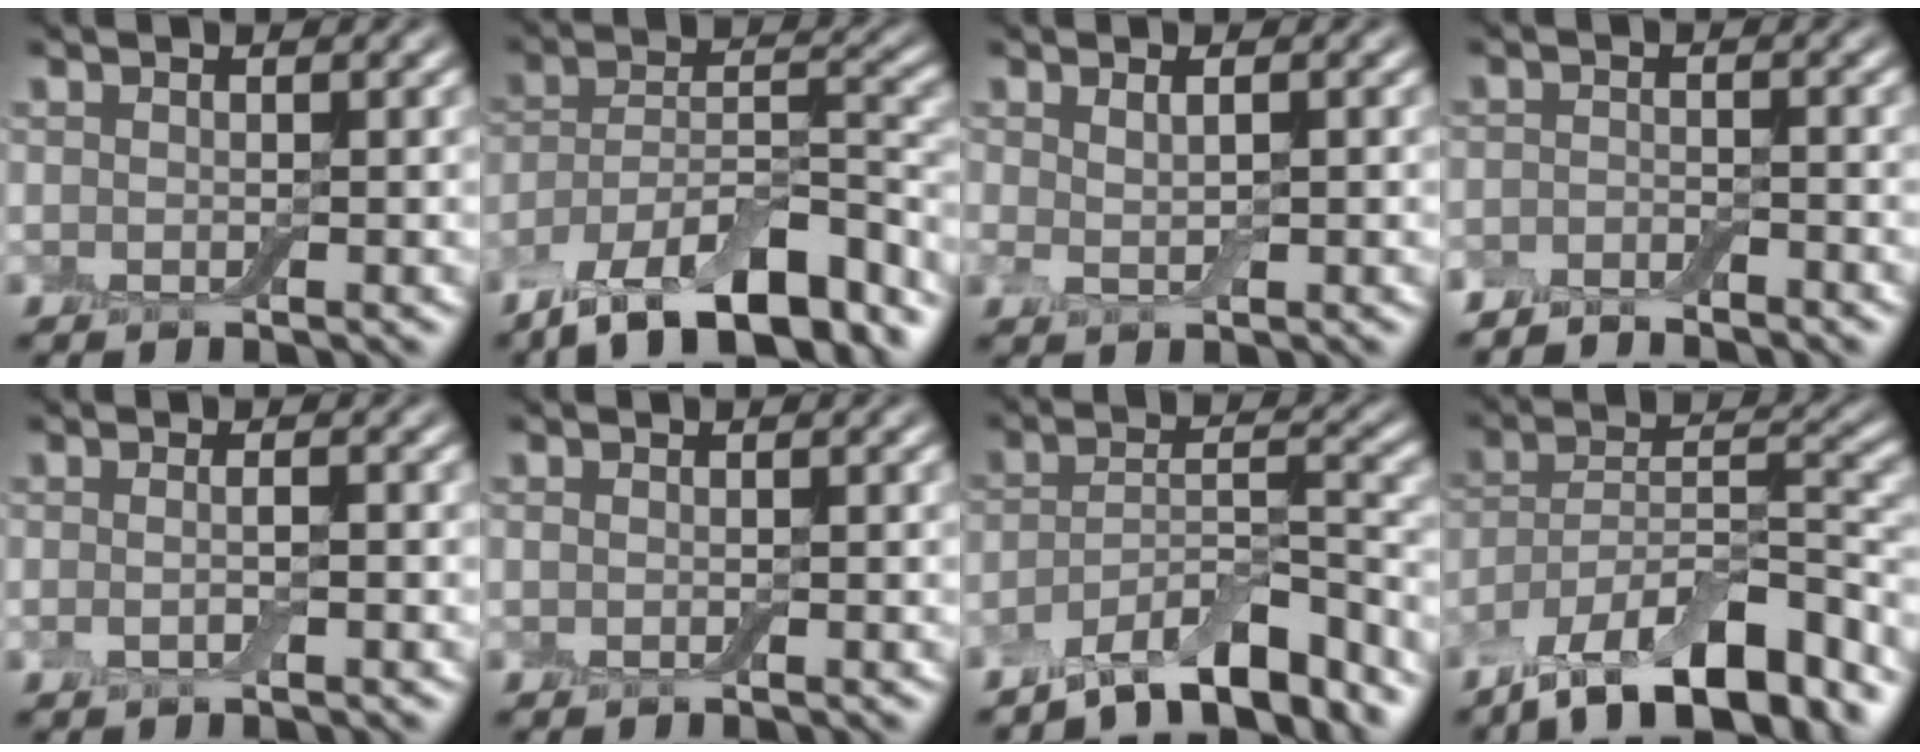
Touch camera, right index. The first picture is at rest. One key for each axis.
{"total": 12.4, "fx": -9.5, "fy": 4.5, "fz": 6.5, "tx": -0.119, "ty": 0.014, "tz": -0.160}
{"total": 1.3, "fx": 0.5, "fy": 0.4, "fz": 1.2, "tx": -0.029, "ty": 0.001, "tz": 0.010}
{"total": 2.4, "fx": -2.4, "fy": 0.4, "fz": 0.3, "tx": -0.006, "ty": 0.001, "tz": -0.050}
{"total": 1.0, "fx": -0.3, "fy": 0.1, "fz": 1.0, "tx": -0.022, "ty": 0.000, "tz": -0.007}
{"total": 0.0}
{"total": 7.4, "fx": -6.1, "fy": 2.0, "fz": 3.8, "tx": -0.058, "ty": -0.002, "tz": -0.107}
{"total": 12.8, "fx": -9.8, "fy": 4.0, "fz": 7.1, "tx": -0.122, "ty": 0.022, "tz": -0.171}